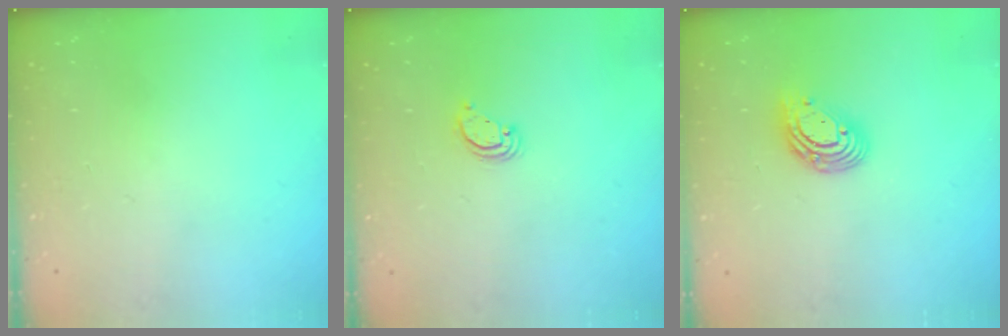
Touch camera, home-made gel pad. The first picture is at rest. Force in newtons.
{"total": 3.3, "press": 3.3, "slide": 0.3}
{"total": 9.9, "press": 9.9, "slide": 1.1}